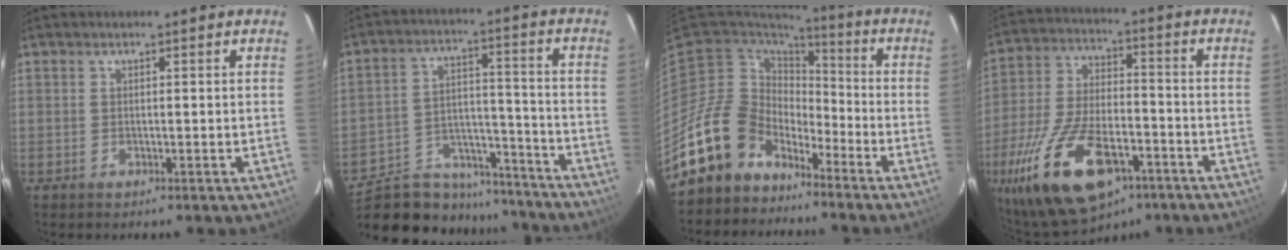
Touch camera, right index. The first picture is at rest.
{"total": 21.2, "force": [-17.9, 9.3, 6.5], "torque": [-0.147, 0.029, -0.249]}
{"total": 13.3, "force": [-9.7, 8.8, 1.8], "torque": [-0.054, 0.026, -0.167]}
{"total": 21.0, "force": [-12.0, 9.9, 14.1], "torque": [-0.294, -0.029, -0.200]}